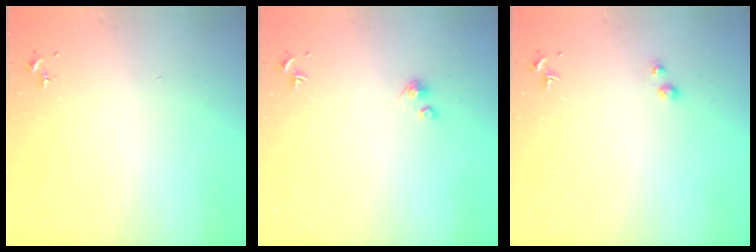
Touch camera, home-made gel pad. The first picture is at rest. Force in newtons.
{"total": 2.8, "press": 2.8, "slide": 0.3}
{"total": 2.9, "press": 2.8, "slide": 0.4}